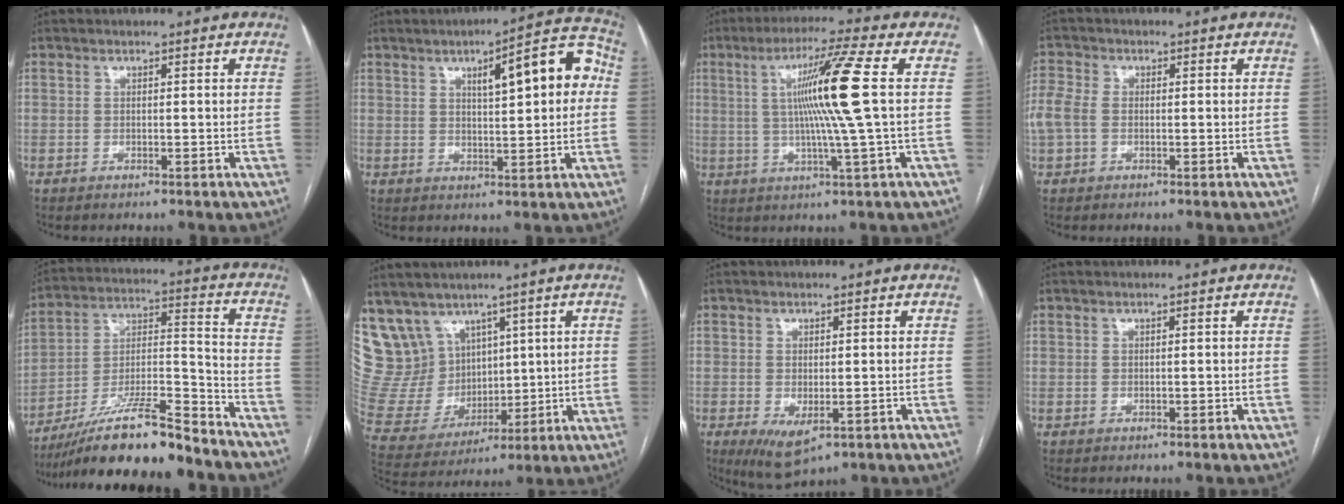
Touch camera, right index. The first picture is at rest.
{"total": 11.6, "force": [2.9, 2.6, 10.9], "torque": [-0.142, 0.031, 0.036]}
{"total": 11.6, "force": [1.6, -2.1, 11.3], "torque": [-0.198, 0.002, 0.029]}
{"total": 5.4, "force": [-0.3, 4.1, 3.5], "torque": [-0.108, 0.022, -0.009]}
{"total": 17.7, "force": [-14.9, 1.1, 9.4], "torque": [-0.186, -0.004, -0.266]}
{"total": 14.3, "force": [9.4, 10.2, 3.3], "torque": [-0.089, 0.053, 0.213]}
{"total": 5.6, "force": [-2.0, 2.6, 4.5], "torque": [-0.073, -0.018, -0.019]}
{"total": 0.0}